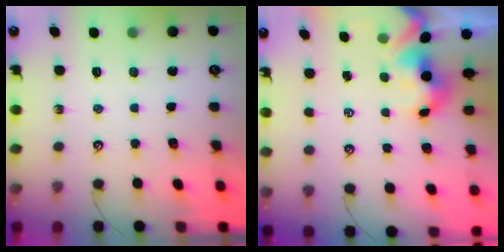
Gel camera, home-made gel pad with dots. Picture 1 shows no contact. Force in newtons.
{"total": 2.0, "press": 1.9, "slide": 0.7}